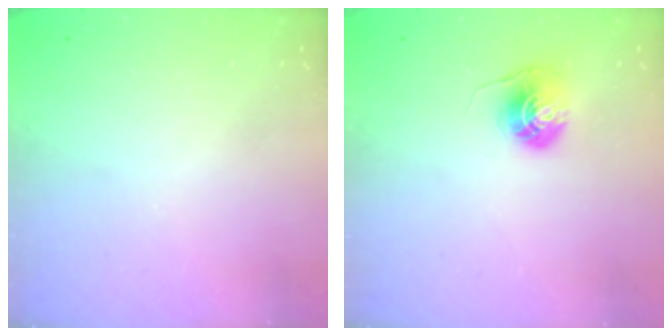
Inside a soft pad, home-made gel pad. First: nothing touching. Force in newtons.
{"total": 6.0, "press": 6.0, "slide": 0.5}